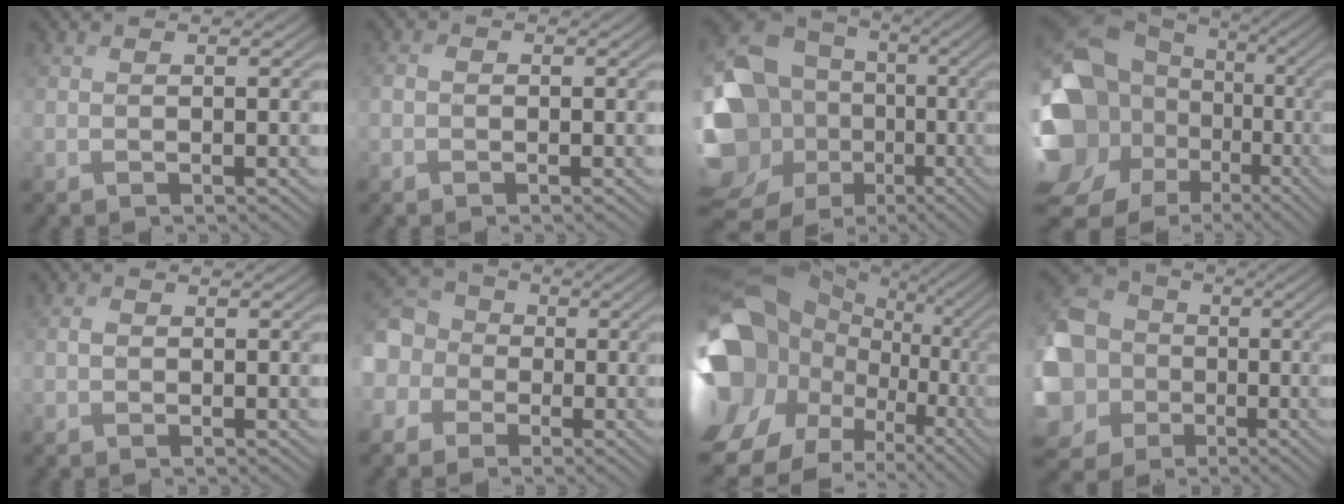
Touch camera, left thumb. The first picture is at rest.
{"total": 0.9, "force": [-0.4, 0.8, 0.3], "torque": [-0.003, 0.003, -0.013]}
{"total": 18.5, "force": [-2.1, 15.7, 9.5], "torque": [-0.245, -0.006, -0.012]}
{"total": 20.7, "force": [-1.3, 17.5, 11.0], "torque": [-0.278, -0.021, -0.019]}
{"total": 0.6, "force": [-0.1, 0.6, 0.2], "torque": [-0.001, 0.003, -0.004]}
{"total": 8.0, "force": [-1.1, 7.2, 3.3], "torque": [-0.119, -0.002, -0.043]}
{"total": 21.7, "force": [2.7, 17.7, 12.3], "torque": [-0.285, -0.009, 0.055]}
{"total": 18.1, "force": [-2.2, 16.7, 6.7], "torque": [-0.245, -0.003, -0.069]}